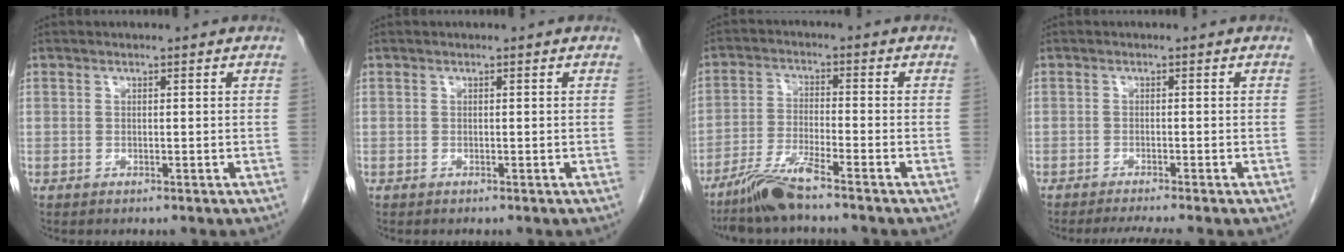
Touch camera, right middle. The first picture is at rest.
{"total": 0.0}
{"total": 6.9, "force": [-5.6, -0.3, 4.1], "torque": [-0.087, -0.027, -0.110]}
{"total": 3.7, "force": [-3.2, -0.7, 1.8], "torque": [-0.027, -0.012, -0.051]}